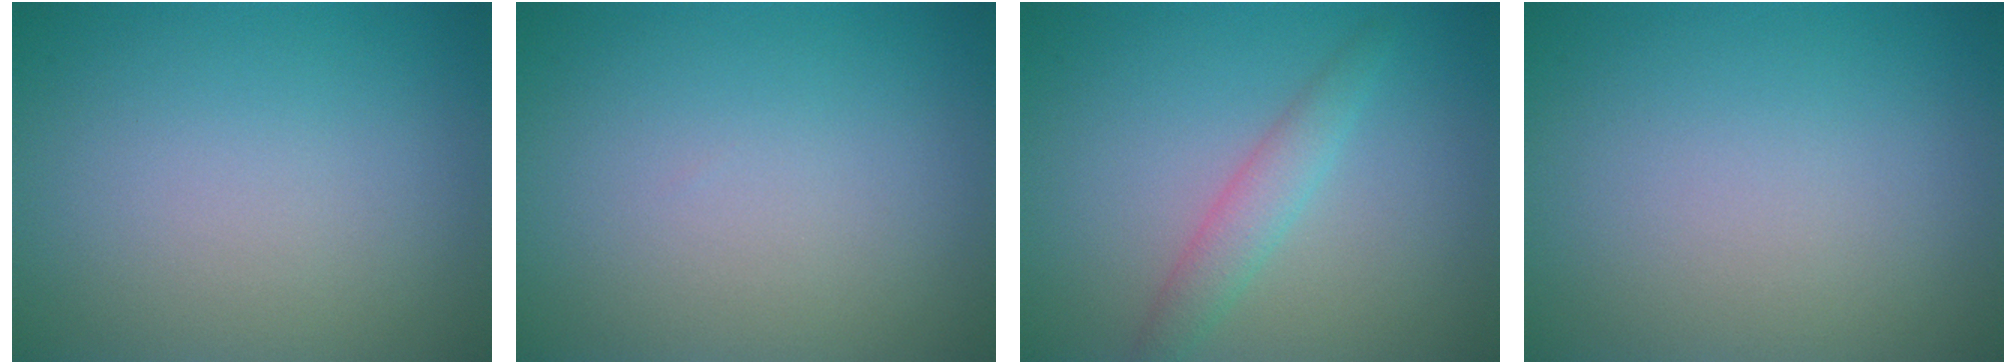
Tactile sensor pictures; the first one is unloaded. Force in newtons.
{"total": 0.0}
{"total": 2.3, "press": 2.3, "slide": 0.0}
{"total": 0.0}